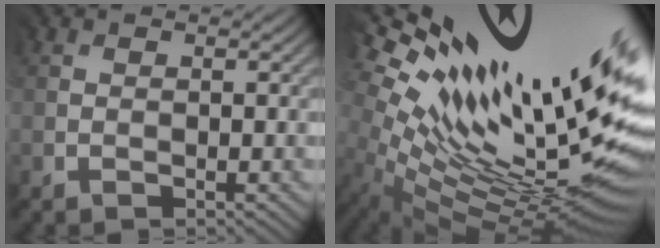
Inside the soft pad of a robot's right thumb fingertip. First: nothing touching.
{"total": 17.6, "force": [5.3, 6.5, 15.4], "torque": [-0.228, -0.003, 0.111]}